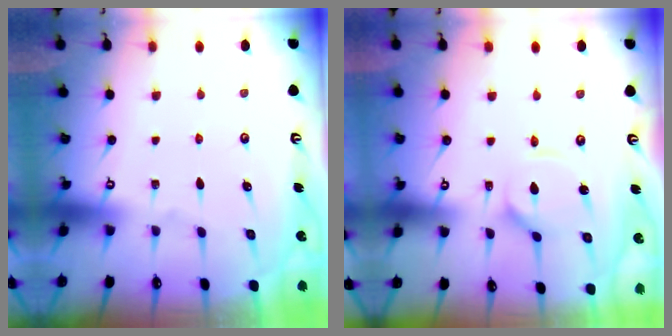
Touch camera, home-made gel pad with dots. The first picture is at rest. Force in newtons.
{"total": 3.4, "press": 3.4, "slide": 0.4}